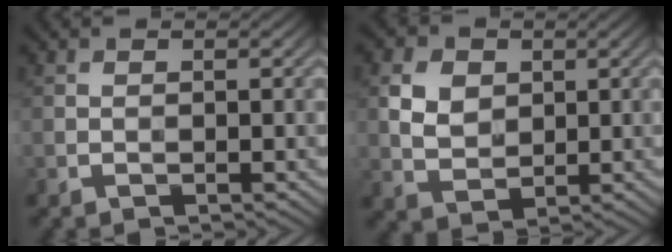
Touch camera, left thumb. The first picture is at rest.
{"total": 4.9, "force": [1.4, 3.8, 2.8], "torque": [-0.069, 0.000, 0.025]}